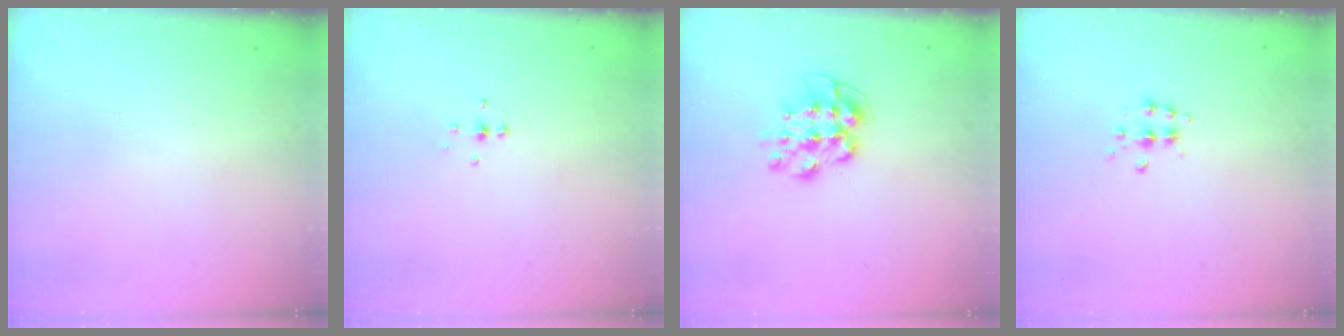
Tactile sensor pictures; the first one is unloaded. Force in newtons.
{"total": 3.6, "press": 3.6, "slide": 0.6}
{"total": 9.2, "press": 9.2, "slide": 0.9}
{"total": 4.9, "press": 4.9, "slide": 0.6}